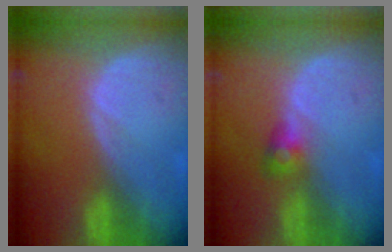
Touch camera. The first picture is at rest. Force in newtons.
{"total": 2.5, "press": 2.5, "slide": 0.2}